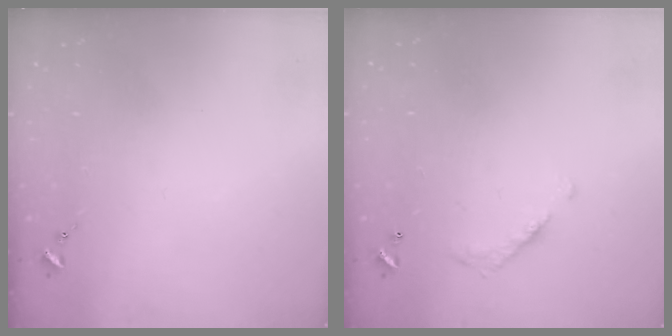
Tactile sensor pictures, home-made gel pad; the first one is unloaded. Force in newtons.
{"total": 7.9, "press": 7.9, "slide": 0.3}